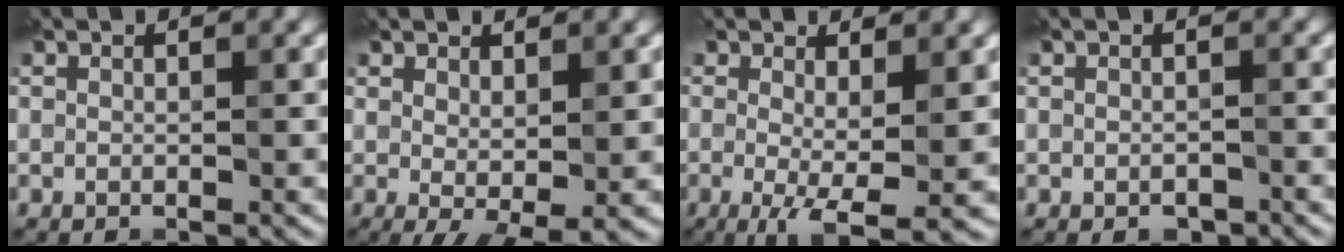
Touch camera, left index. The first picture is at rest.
{"total": 3.1, "force": [0.2, 0.9, 2.9], "torque": [-0.048, -0.012, 0.011]}
{"total": 5.7, "force": [-0.8, 1.5, 5.4], "torque": [-0.097, -0.015, -0.012]}
{"total": 1.0, "force": [-0.5, 0.6, 0.6], "torque": [-0.011, -0.005, -0.007]}